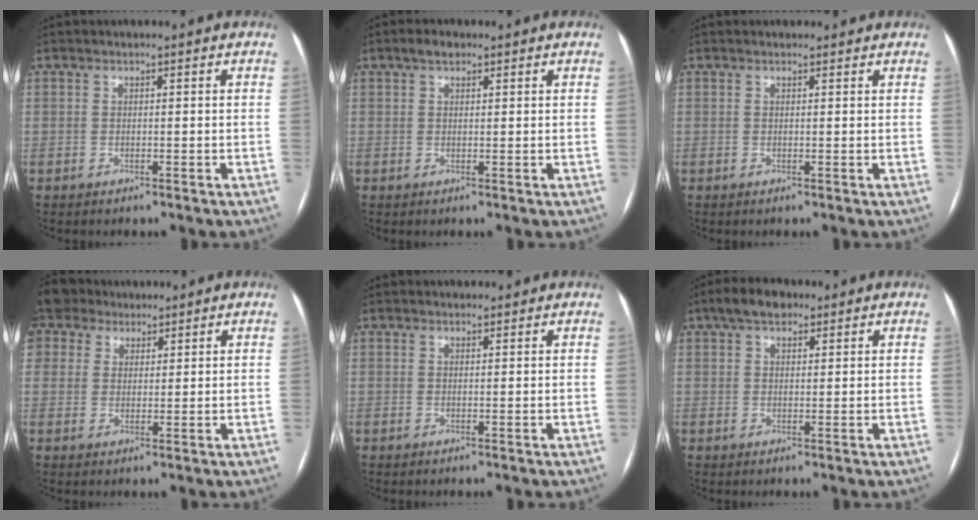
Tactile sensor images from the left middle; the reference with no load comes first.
{"total": 2.1, "force": [1.4, 1.1, 1.1], "torque": [-0.022, 0.012, 0.023]}
{"total": 1.6, "force": [1.5, 0.6, 0.1], "torque": [-0.004, 0.013, 0.016]}
{"total": 8.4, "force": [5.8, 5.9, 1.3], "torque": [-0.032, 0.034, 0.114]}
{"total": 2.0, "force": [1.8, 0.7, 0.2], "torque": [-0.003, 0.016, 0.026]}
{"total": 4.9, "force": [3.4, 2.4, 2.6], "torque": [-0.050, 0.021, 0.058]}